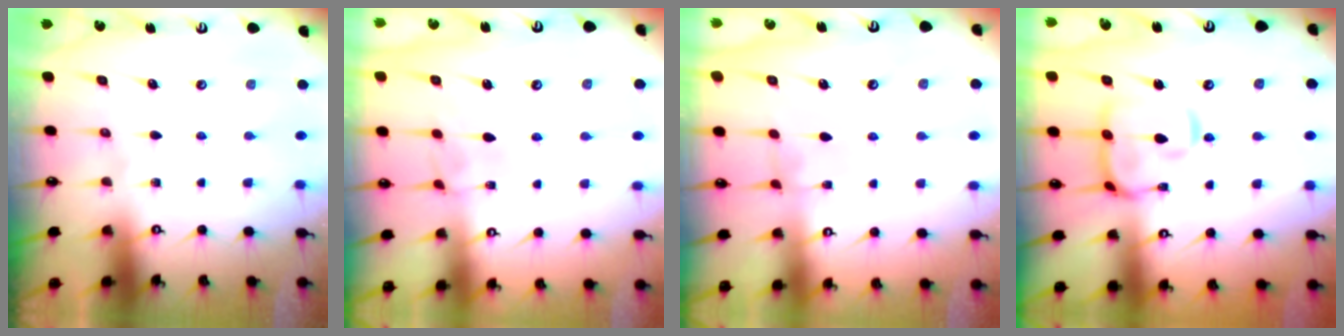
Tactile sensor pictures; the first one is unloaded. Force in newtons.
{"total": 3.0, "press": 3.0, "slide": 0.3}
{"total": 2.5, "press": 2.4, "slide": 0.5}
{"total": 6.5, "press": 6.4, "slide": 1.2}